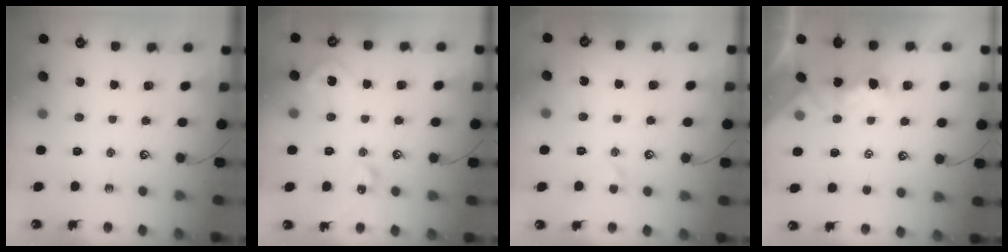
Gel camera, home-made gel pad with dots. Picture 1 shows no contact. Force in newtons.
{"total": 8.0, "press": 7.9, "slide": 0.9}
{"total": 2.3, "press": 2.1, "slide": 0.9}
{"total": 1.0, "press": 1.0, "slide": 0.4}